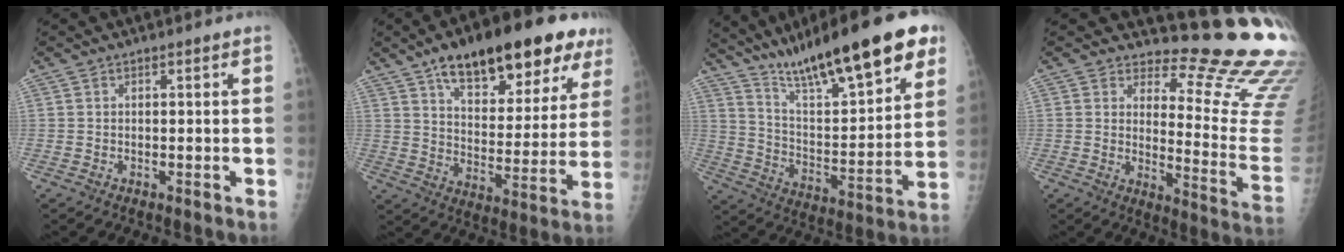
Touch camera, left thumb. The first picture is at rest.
{"total": 23.8, "force": [14.2, 9.3, 16.6], "torque": [-0.203, -0.028, 0.213]}
{"total": 25.2, "force": [16.8, 5.5, 17.9], "torque": [-0.258, -0.050, 0.279]}
{"total": 18.2, "force": [16.1, 4.1, 7.5], "torque": [-0.053, -0.186, 0.181]}